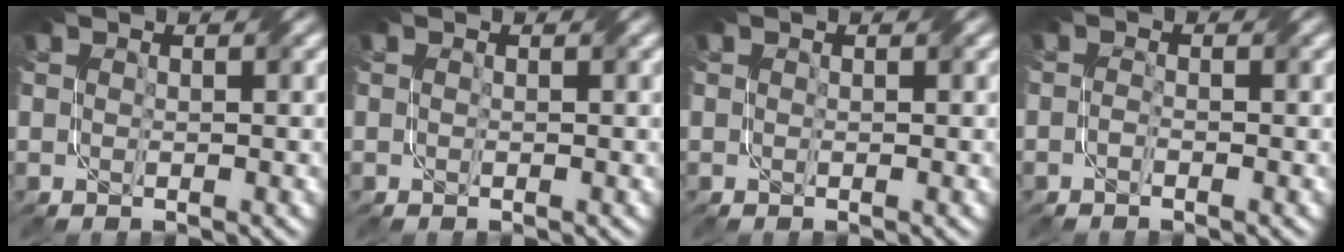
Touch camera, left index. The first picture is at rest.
{"total": 0.0}
{"total": 0.0}
{"total": 1.2, "force": [-1.1, -0.1, 0.3], "torque": [-0.002, -0.003, -0.027]}